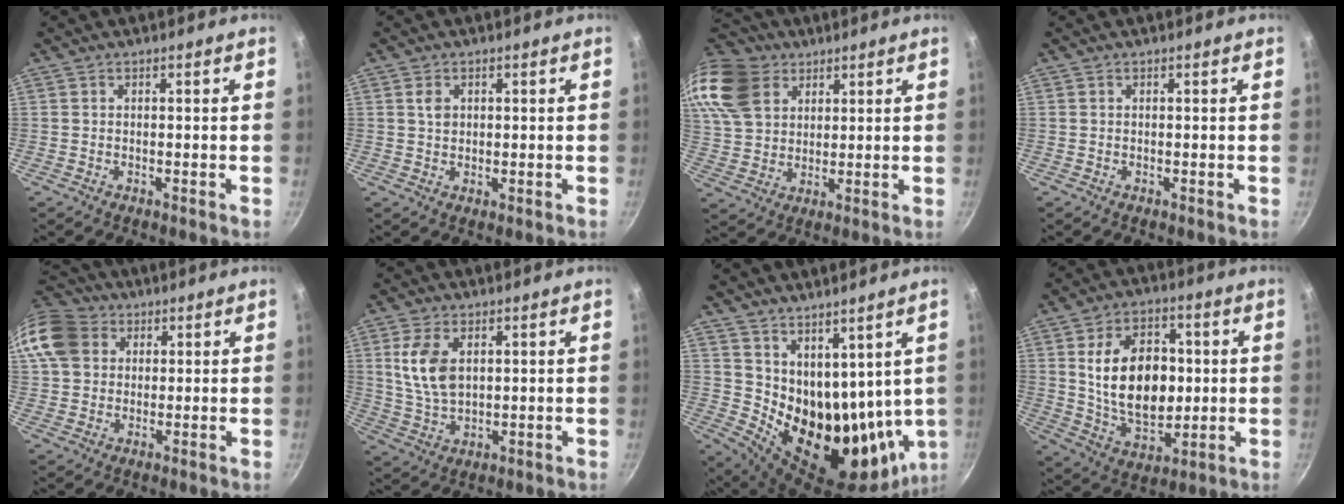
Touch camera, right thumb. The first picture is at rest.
{"total": 2.6, "force": [0.8, 1.9, 1.5], "torque": [-0.022, -0.003, 0.013]}
{"total": 16.0, "force": [8.2, 11.4, 7.7], "torque": [-0.152, -0.011, 0.161]}
{"total": 0.0}
{"total": 12.7, "force": [4.0, 10.4, 6.1], "torque": [-0.115, 0.015, 0.065]}
{"total": 9.2, "force": [2.5, 5.5, 6.9], "torque": [-0.131, -0.017, 0.055]}
{"total": 18.5, "force": [8.9, 10.8, 12.1], "torque": [-0.159, -0.058, 0.183]}
{"total": 18.0, "force": [1.7, 12.0, 13.4], "torque": [-0.182, -0.005, 0.039]}